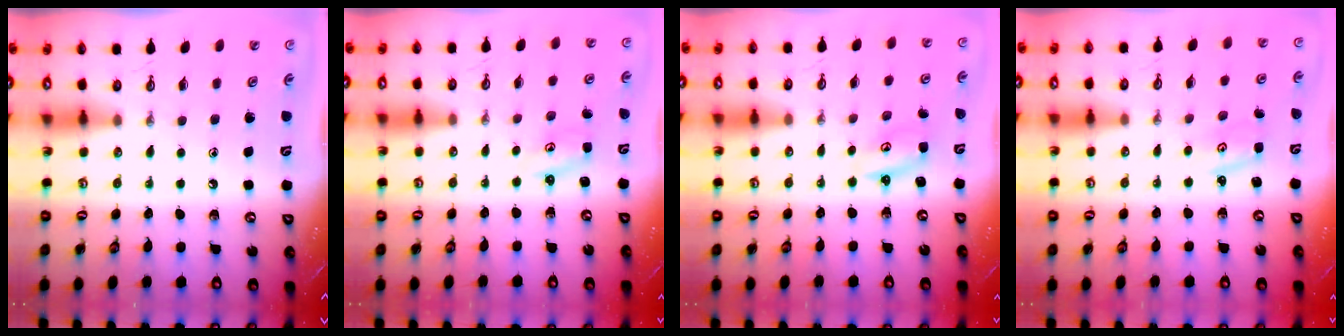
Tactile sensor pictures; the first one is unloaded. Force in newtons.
{"total": 1.7, "press": 1.7, "slide": 0.3}
{"total": 2.6, "press": 2.5, "slide": 0.3}
{"total": 1.5, "press": 1.5, "slide": 0.3}